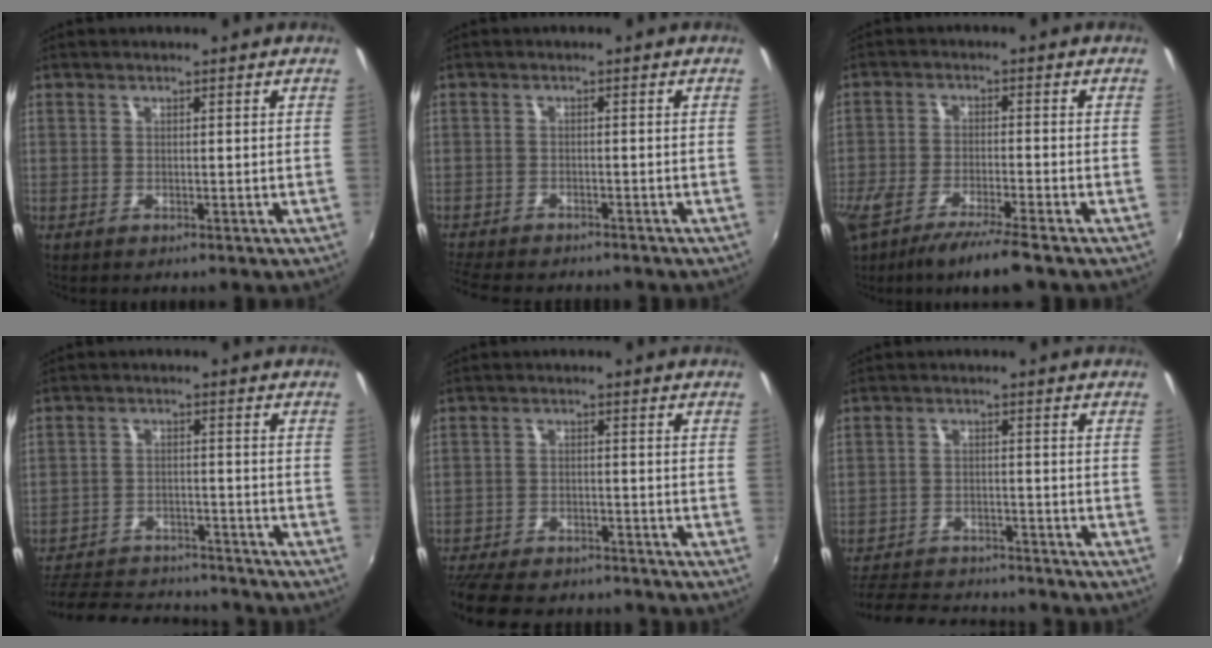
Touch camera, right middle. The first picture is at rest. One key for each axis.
{"total": 8.8, "fx": -7.9, "fy": 2.0, "fz": 3.2, "tx": -0.089, "ty": -0.022, "tz": -0.129}
{"total": 10.9, "fx": -8.3, "fy": 1.2, "fz": 7.1, "tx": -0.152, "ty": -0.035, "tz": -0.144}
{"total": 18.6, "fx": -15.8, "fy": 7.0, "fz": 7.0, "tx": -0.167, "ty": 0.006, "tz": -0.219}
{"total": 15.5, "fx": -13.1, "fy": 5.2, "fz": 6.3, "tx": -0.150, "ty": -0.023, "tz": -0.197}
{"total": 14.5, "fx": -12.5, "fy": 5.3, "fz": 5.0, "tx": -0.131, "ty": 0.010, "tz": -0.183}